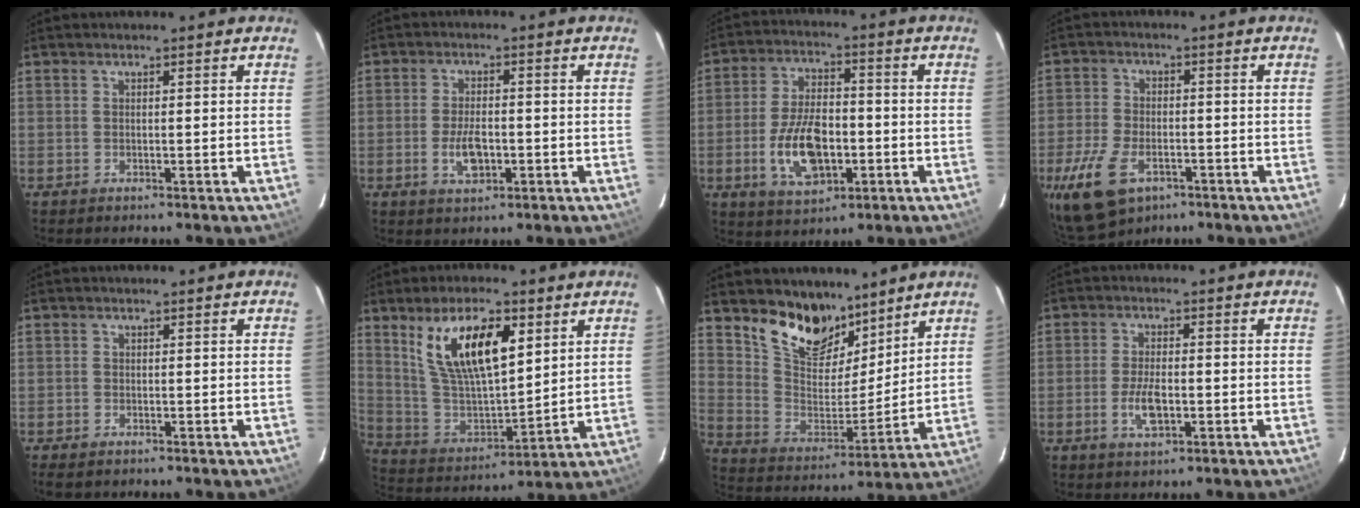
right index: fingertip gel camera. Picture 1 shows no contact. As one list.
[{"total": 5.7, "force": [-1.8, 2.7, 4.7], "torque": [-0.095, -0.003, -0.028]}, {"total": 12.6, "force": [-3.5, 6.7, 10.0], "torque": [-0.200, 0.005, -0.053]}, {"total": 12.4, "force": [-6.8, 7.0, 7.7], "torque": [-0.184, -0.021, -0.120]}, {"total": 2.3, "force": [-1.8, 1.1, 0.9], "torque": [-0.024, -0.006, -0.033]}, {"total": 16.7, "force": [7.7, 6.8, 13.2], "torque": [-0.239, 0.004, 0.157]}, {"total": 14.7, "force": [10.7, 7.8, 6.5], "torque": [-0.138, 0.000, 0.203]}, {"total": 5.4, "force": [-1.8, 2.2, 4.6], "torque": [-0.097, -0.003, -0.032]}]